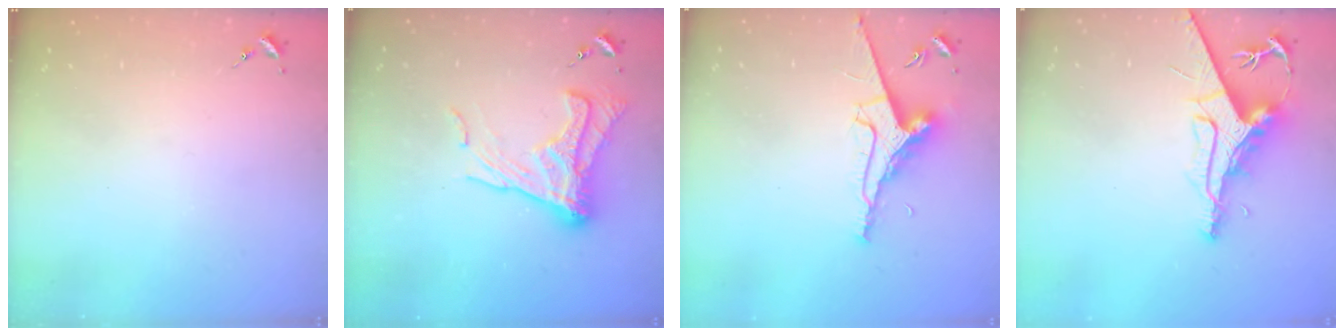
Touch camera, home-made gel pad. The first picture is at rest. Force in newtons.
{"total": 15.5, "press": 15.5, "slide": 0.8}
{"total": 9.5, "press": 9.4, "slide": 1.1}
{"total": 10.5, "press": 10.4, "slide": 1.1}